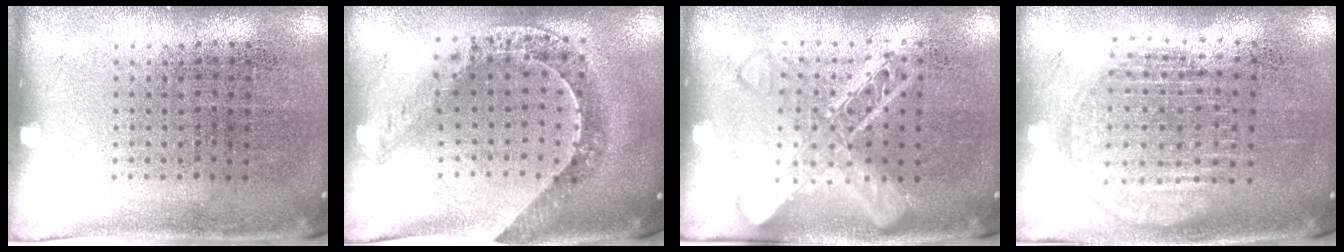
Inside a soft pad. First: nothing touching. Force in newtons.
{"total": 1.0, "press": 1.0, "slide": 0.3}
{"total": 3.2, "press": 3.1, "slide": 0.4}
{"total": 1.8, "press": 1.6, "slide": 0.9}